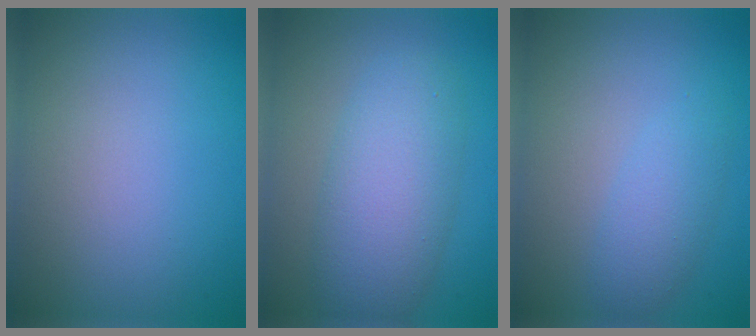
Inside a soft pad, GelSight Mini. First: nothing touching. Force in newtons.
{"total": 6.1, "press": 6.1, "slide": 0.1}
{"total": 2.4, "press": 2.4, "slide": 0.1}